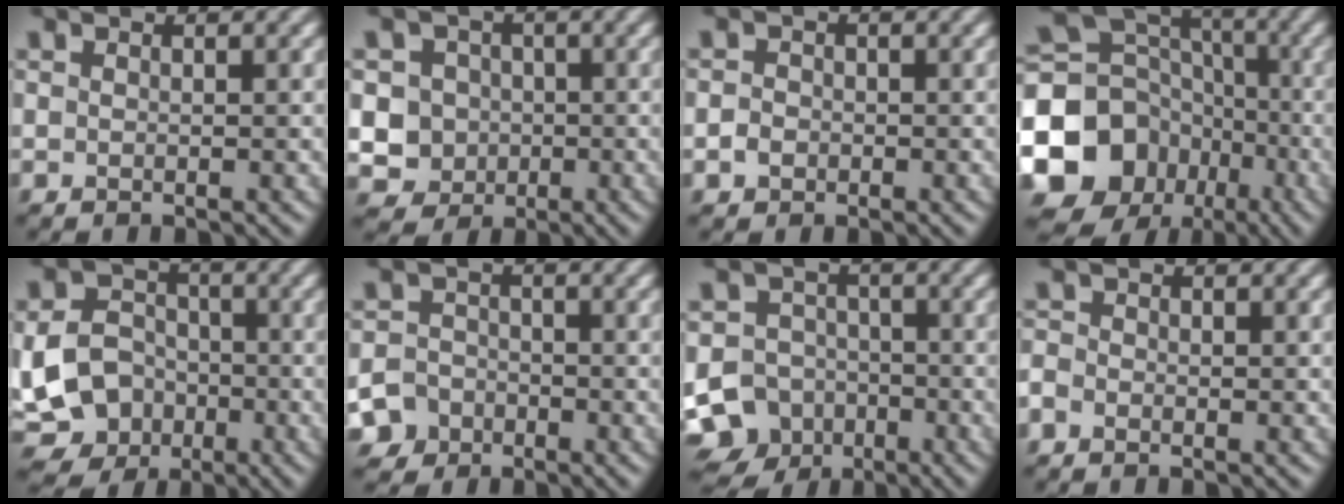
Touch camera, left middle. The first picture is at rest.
{"total": 5.2, "force": [-0.4, 4.9, 1.7], "torque": [-0.020, 0.014, -0.033]}
{"total": 1.3, "force": [-0.6, 1.1, 0.3], "torque": [0.006, -0.002, -0.014]}
{"total": 15.7, "force": [-5.8, 13.3, 5.9], "torque": [-0.147, -0.018, -0.120]}
{"total": 10.9, "force": [-3.2, 9.4, 4.6], "torque": [-0.090, -0.021, -0.078]}
{"total": 5.7, "force": [-3.6, 4.4, 0.8], "torque": [-0.002, -0.010, -0.083]}
{"total": 11.7, "force": [-6.6, 9.2, 2.9], "torque": [-0.053, -0.041, -0.134]}
{"total": 1.2, "force": [-0.9, 0.7, 0.3], "torque": [-0.007, 0.000, -0.023]}